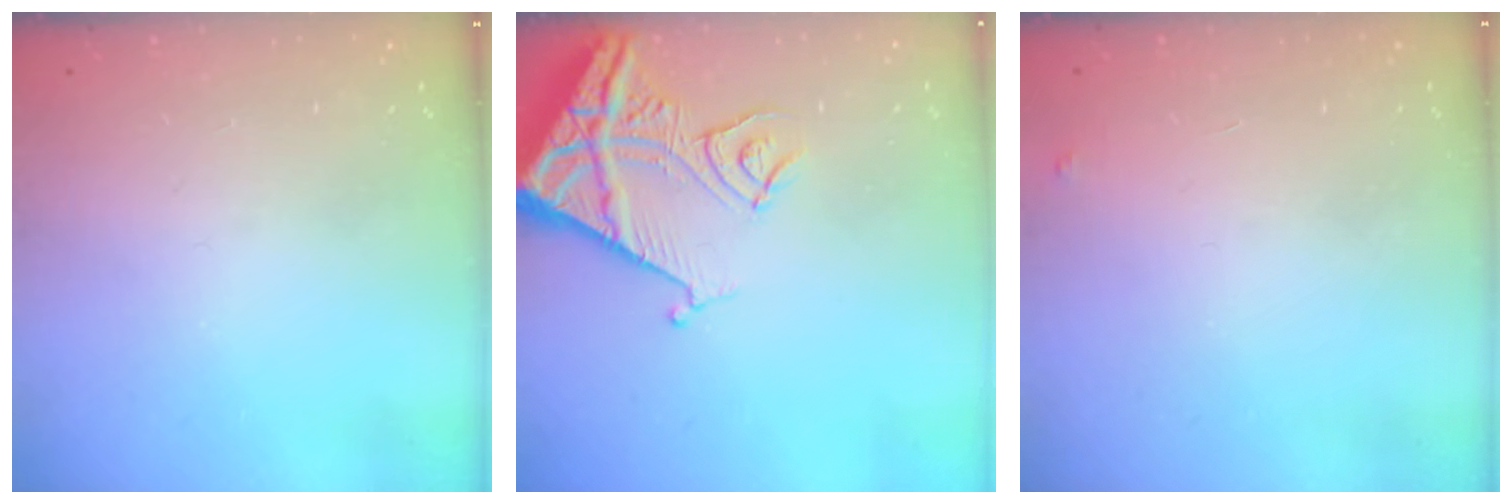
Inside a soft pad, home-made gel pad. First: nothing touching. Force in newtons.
{"total": 13.5, "press": 13.5, "slide": 1.4}
{"total": 4.0, "press": 4.0, "slide": 0.2}